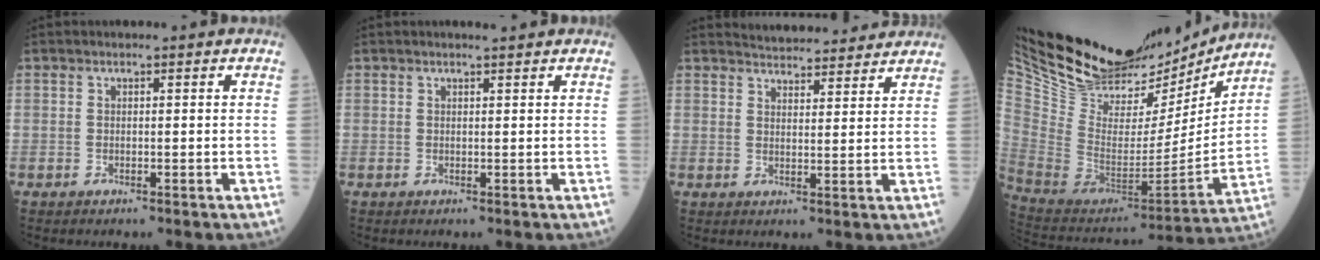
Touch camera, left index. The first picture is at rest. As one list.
[{"total": 1.4, "force": [1.2, -0.1, 0.6], "torque": [-0.006, 0.003, 0.022]}, {"total": 9.9, "force": [9.5, 1.6, 2.1], "torque": [-0.028, 0.010, 0.124]}, {"total": 26.4, "force": [23.4, 7.9, 9.5], "torque": [-0.169, -0.032, 0.371]}]